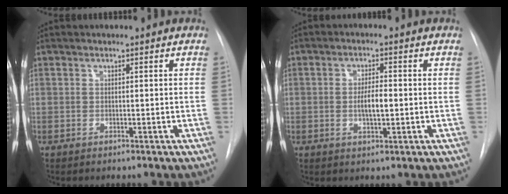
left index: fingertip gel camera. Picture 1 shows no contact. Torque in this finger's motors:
{"motor_torque": [0.69, 0.00, 0.30, 0.06]}